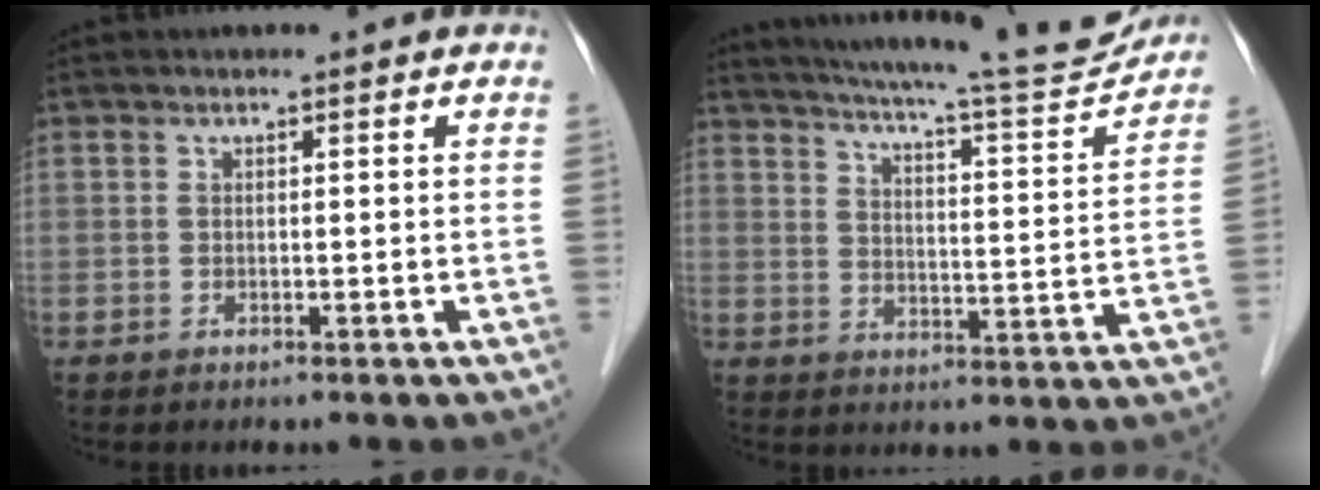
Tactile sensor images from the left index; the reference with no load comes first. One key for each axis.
{"total": 19.1, "fx": 17.5, "fy": 0.9, "fz": 7.5, "tx": -0.122, "ty": -0.032, "tz": 0.234}